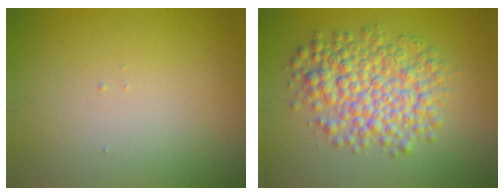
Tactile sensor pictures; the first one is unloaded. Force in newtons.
{"total": 6.8, "press": 6.8, "slide": 0.0}